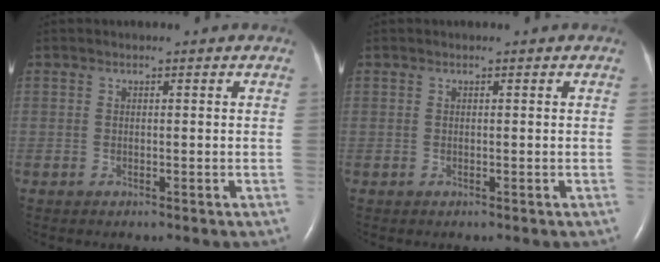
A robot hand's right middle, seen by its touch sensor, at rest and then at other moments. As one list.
[{"total": 0.0}]